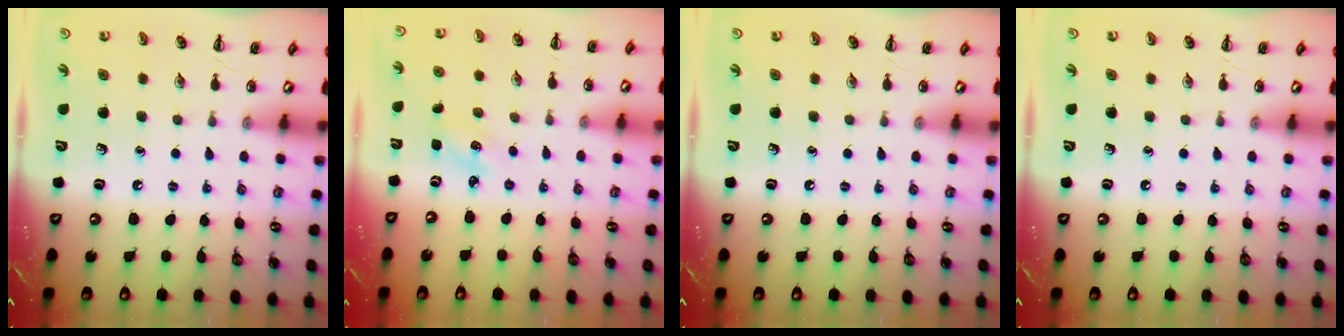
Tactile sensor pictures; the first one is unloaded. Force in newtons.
{"total": 1.8, "press": 1.7, "slide": 0.5}
{"total": 0.0}
{"total": 0.0}